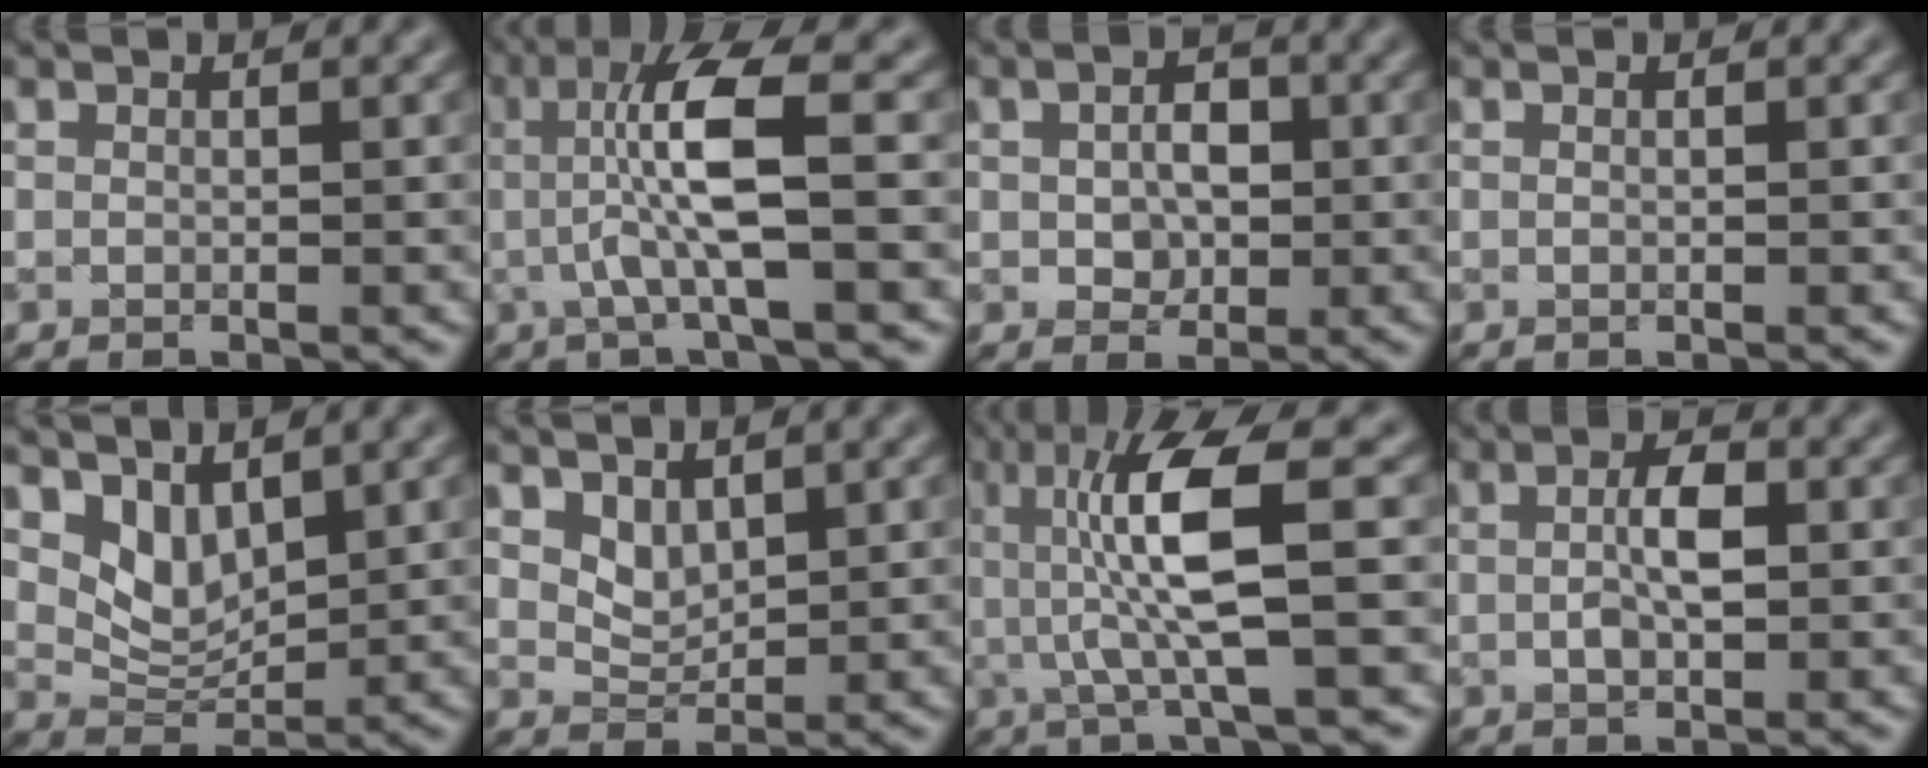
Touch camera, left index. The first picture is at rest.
{"total": 7.1, "force": [0.4, 1.3, 7.0], "torque": [-0.131, 0.005, 0.008]}
{"total": 3.4, "force": [0.1, 2.3, 2.5], "torque": [-0.044, 0.000, 0.000]}
{"total": 0.0}
{"total": 3.7, "force": [2.6, 1.9, 1.8], "torque": [-0.046, -0.011, 0.047]}
{"total": 2.1, "force": [1.5, 1.2, 0.9], "torque": [-0.021, -0.009, 0.030]}
{"total": 8.7, "force": [1.1, 1.9, 8.4], "torque": [-0.157, 0.000, 0.024]}
{"total": 3.2, "force": [0.1, 1.3, 2.9], "torque": [-0.056, 0.002, 0.000]}